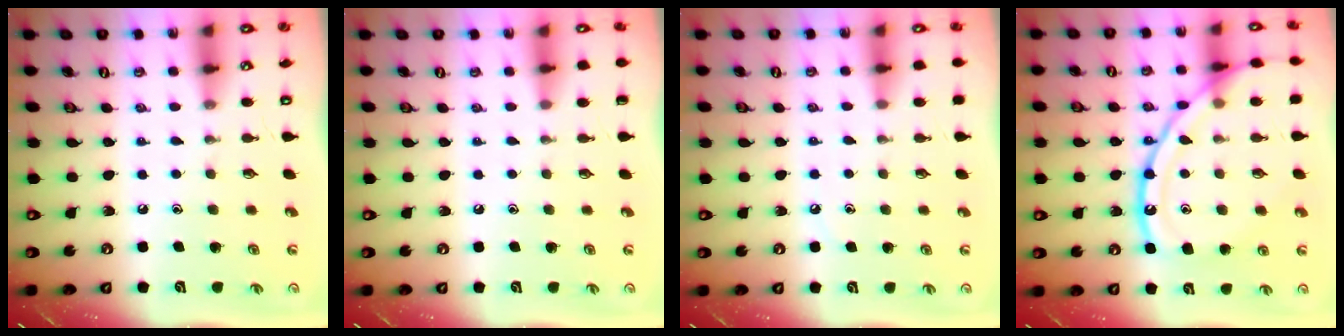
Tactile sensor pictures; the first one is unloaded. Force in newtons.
{"total": 0.0}
{"total": 3.8, "press": 3.7, "slide": 0.5}
{"total": 18.5, "press": 18.4, "slide": 1.6}